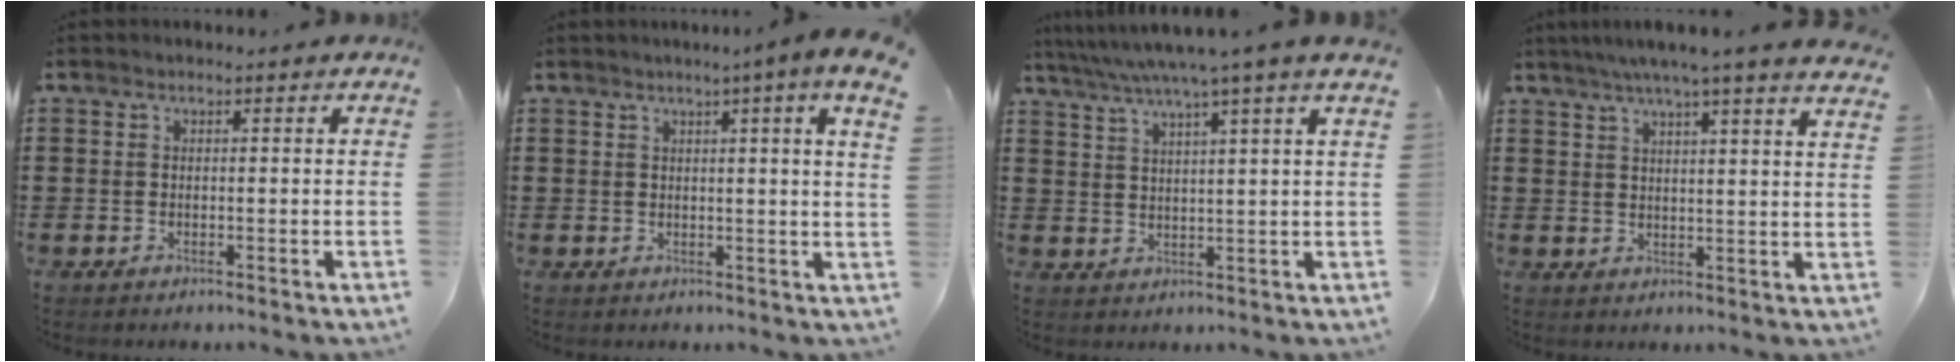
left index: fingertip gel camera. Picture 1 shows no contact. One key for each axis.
{"total": 3.8, "fx": 2.4, "fy": -1.1, "fz": 2.7, "tx": -0.047, "ty": -0.011, "tz": 0.037}
{"total": 5.3, "fx": 4.4, "fy": -0.8, "fz": 3.0, "tx": -0.071, "ty": -0.019, "tz": 0.072}
{"total": 5.2, "fx": 4.5, "fy": -0.8, "fz": 2.5, "tx": -0.062, "ty": -0.017, "tz": 0.076}